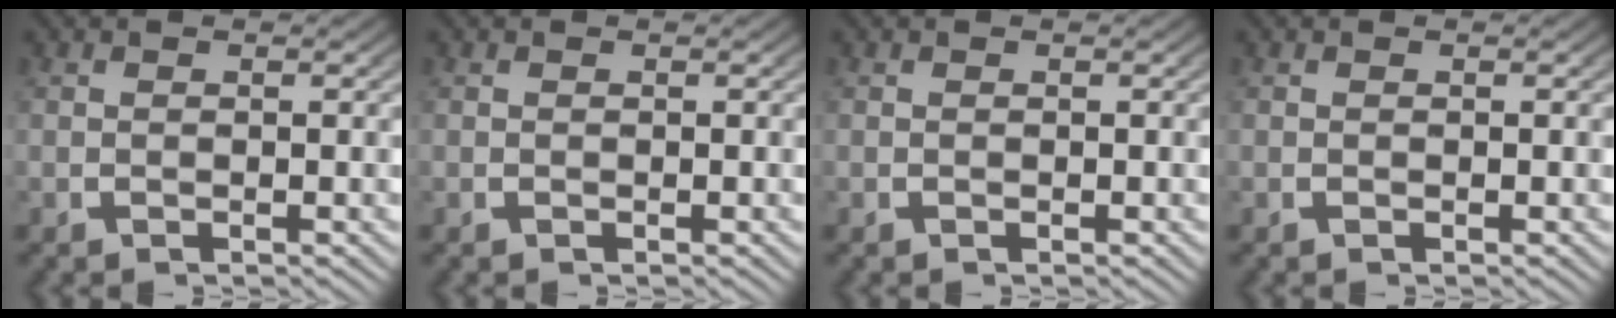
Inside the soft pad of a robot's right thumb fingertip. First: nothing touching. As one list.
[{"total": 0.0}, {"total": 0.0}, {"total": 0.0}]